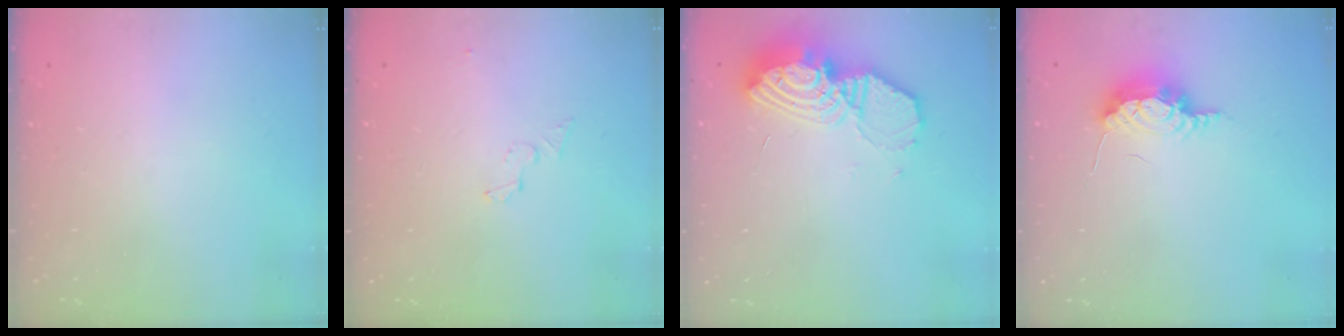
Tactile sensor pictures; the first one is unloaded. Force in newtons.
{"total": 4.0, "press": 4.0, "slide": 0.4}
{"total": 14.6, "press": 14.5, "slide": 1.5}
{"total": 9.6, "press": 8.1, "slide": 5.2}